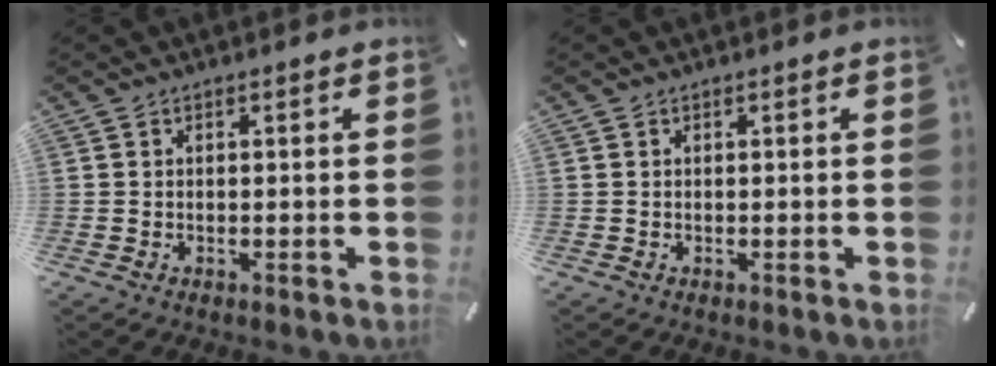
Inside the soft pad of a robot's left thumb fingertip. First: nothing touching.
{"total": 0.0}